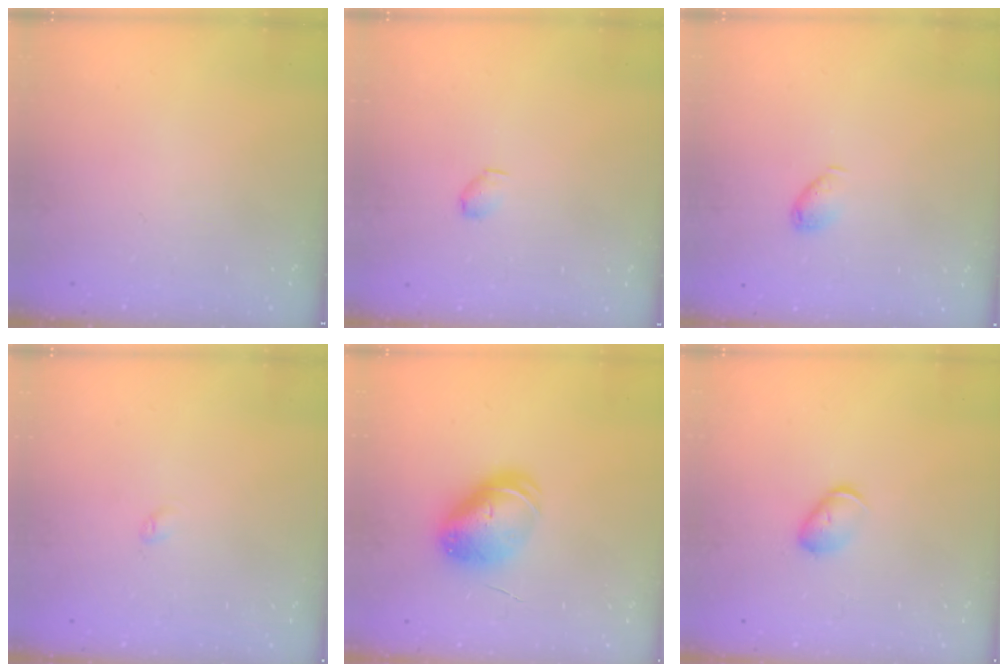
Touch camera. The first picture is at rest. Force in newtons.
{"total": 3.1, "press": 3.0, "slide": 0.5}
{"total": 4.8, "press": 4.7, "slide": 1.0}
{"total": 2.3, "press": 2.3, "slide": 0.3}
{"total": 9.4, "press": 9.2, "slide": 1.6}
{"total": 5.4, "press": 5.3, "slide": 0.8}